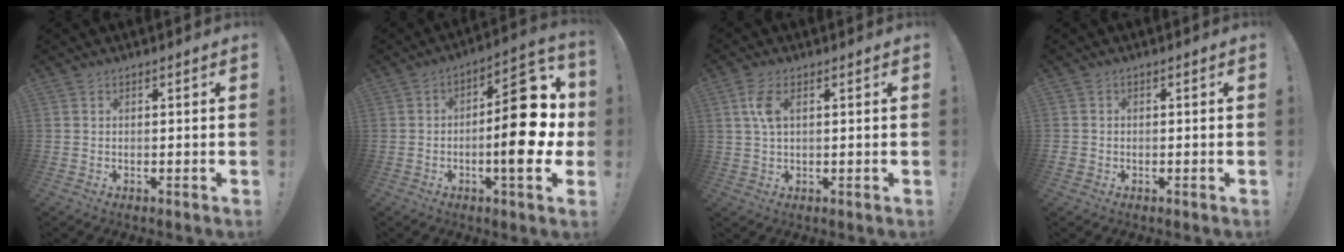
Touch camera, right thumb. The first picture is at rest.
{"total": 20.2, "force": [-1.5, 7.8, 18.5], "torque": [-0.229, 0.009, -0.020]}
{"total": 5.7, "force": [1.6, 2.6, 4.8], "torque": [-0.091, -0.001, 0.025]}
{"total": 1.4, "force": [-0.6, 1.2, 0.3], "torque": [-0.004, 0.005, -0.012]}